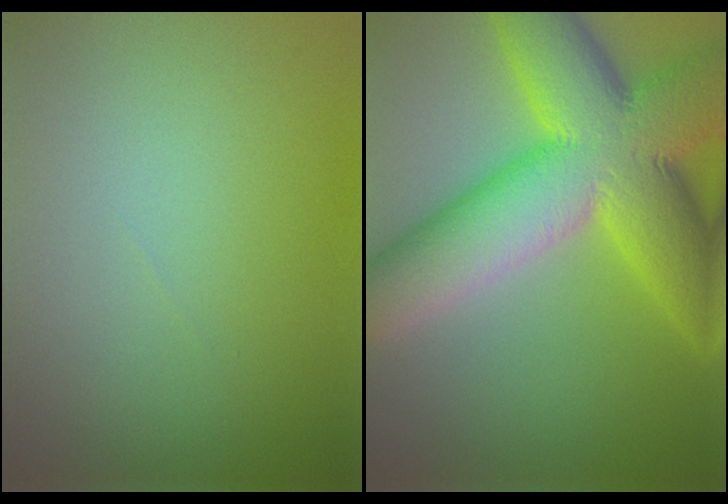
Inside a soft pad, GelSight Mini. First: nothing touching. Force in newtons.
{"total": 15.4, "press": 15.4, "slide": 0.4}